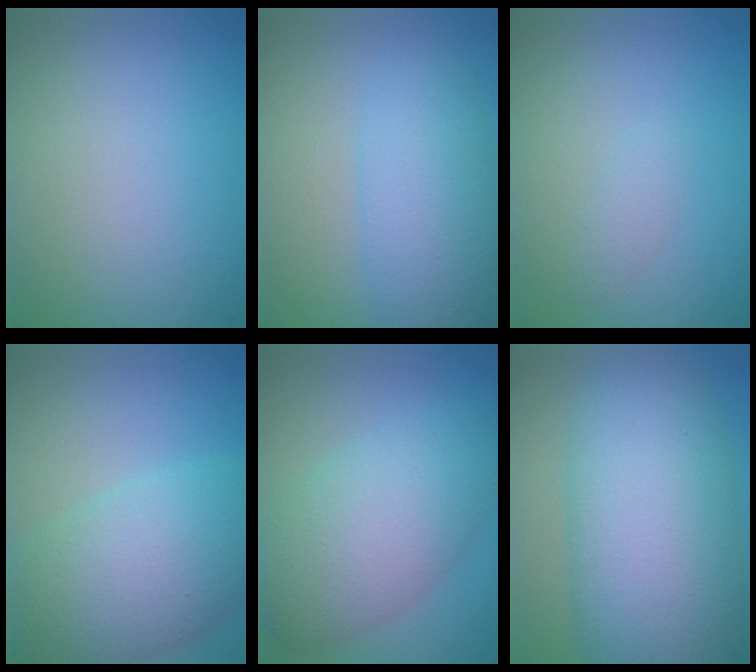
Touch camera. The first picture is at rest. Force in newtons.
{"total": 5.7, "press": 5.6, "slide": 0.4}
{"total": 0.9, "press": 0.9, "slide": 0.0}
{"total": 8.4, "press": 8.4, "slide": 0.2}
{"total": 7.4, "press": 7.4, "slide": 0.3}
{"total": 12.8, "press": 12.8, "slide": 0.2}